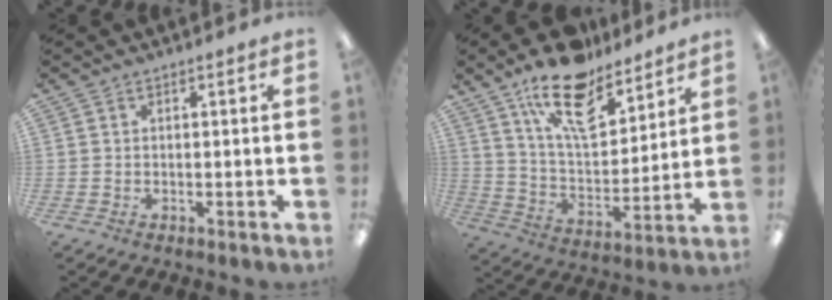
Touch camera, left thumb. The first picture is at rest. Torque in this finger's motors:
{"motor_torque": [0.26, 0.18, 1.50, -1.27, 0.21]}